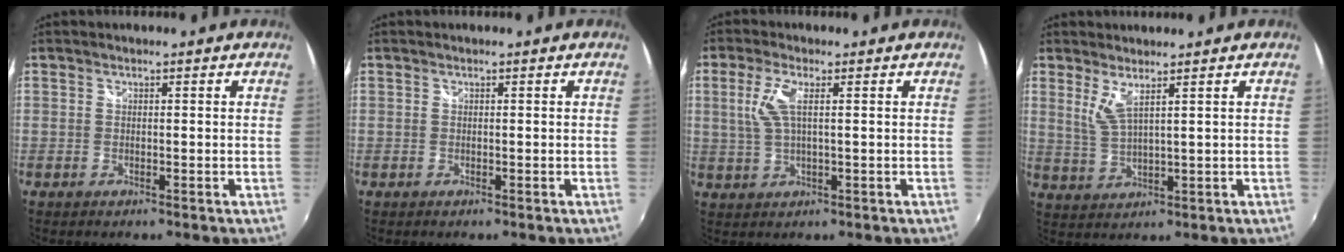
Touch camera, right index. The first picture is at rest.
{"total": 0.0}
{"total": 5.3, "force": [1.2, 1.3, 5.0], "torque": [-0.111, 0.004, 0.027]}
{"total": 3.9, "force": [2.4, 0.4, 3.0], "torque": [-0.066, -0.010, 0.049]}